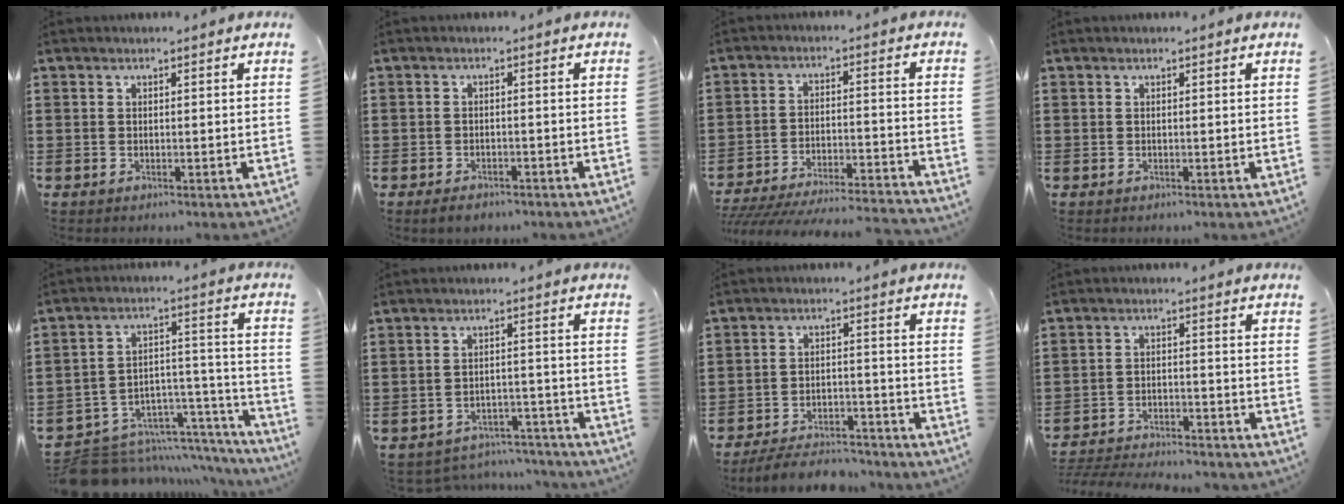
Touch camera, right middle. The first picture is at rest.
{"total": 1.6, "force": [-1.3, 0.5, 0.6], "torque": [-0.016, -0.002, -0.027]}
{"total": 5.9, "force": [-5.7, 0.2, 1.5], "torque": [-0.036, -0.007, -0.113]}
{"total": 0.0}
{"total": 8.8, "force": [-8.0, 3.5, 1.4], "torque": [-0.021, 0.016, -0.142]}
{"total": 4.1, "force": [-4.0, 0.6, 0.2], "torque": [-0.008, 0.006, -0.085]}
{"total": 5.6, "force": [-5.4, 1.0, 0.7], "torque": [-0.016, 0.011, -0.109]}
{"total": 4.7, "force": [-4.6, 0.3, 0.6], "torque": [-0.019, 0.002, -0.098]}